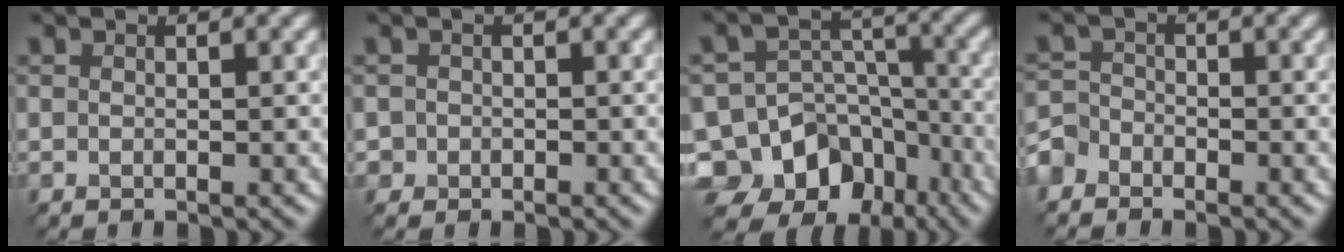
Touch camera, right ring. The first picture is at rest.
{"total": 1.5, "force": [-0.9, -0.3, -1.2], "torque": [0.009, 0.005, 0.001]}
{"total": 14.6, "force": [-10.0, 10.3, 2.8], "torque": [-0.074, -0.018, -0.139]}
{"total": 2.8, "force": [-2.7, 0.6, -0.2], "torque": [-0.025, -0.001, -0.040]}